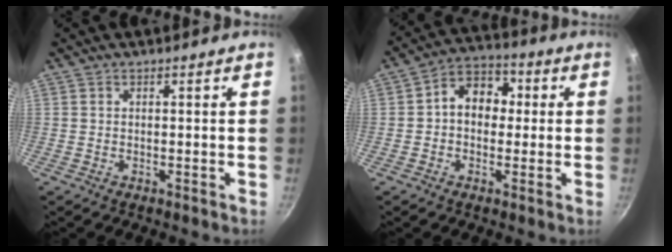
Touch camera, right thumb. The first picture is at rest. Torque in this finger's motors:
{"motor_torque": [-0.27, 0.49, 0.44, -0.36, 0.05]}